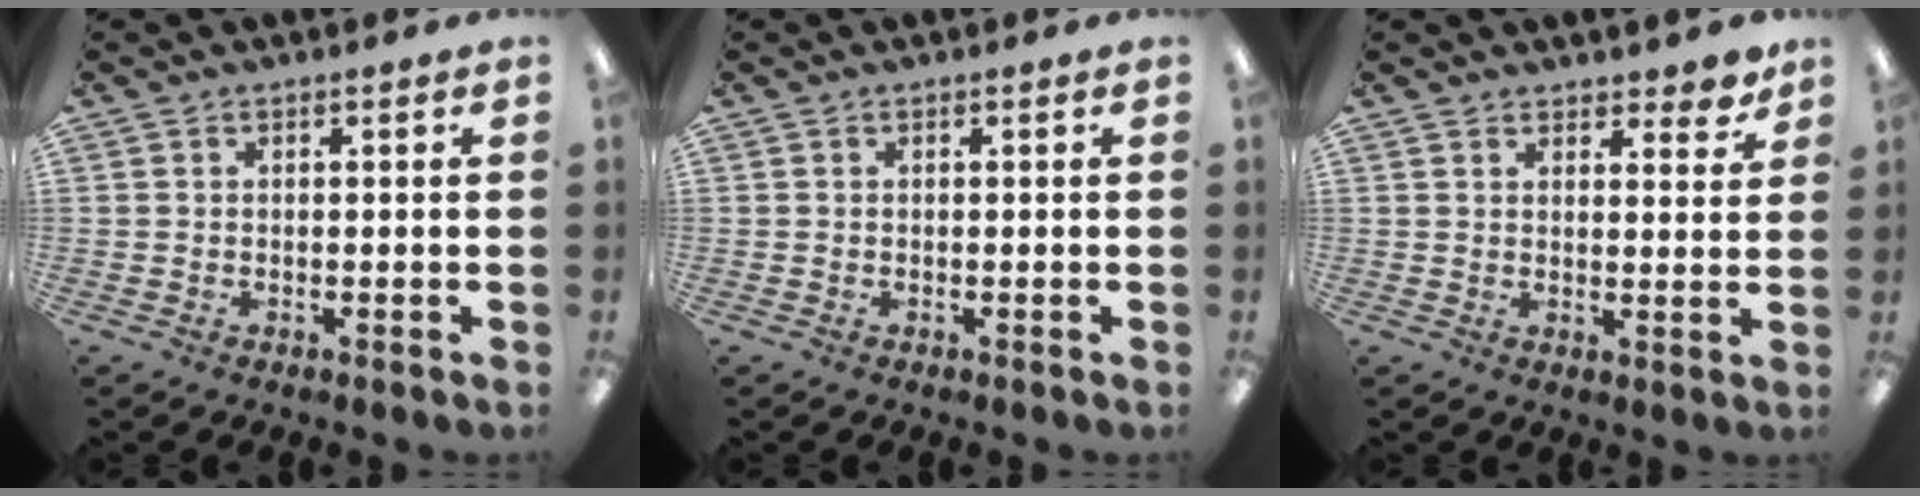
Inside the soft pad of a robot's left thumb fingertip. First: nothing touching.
{"total": 0.0}
{"total": 4.4, "force": [3.9, 1.5, 1.2], "torque": [0.001, -0.029, 0.067]}